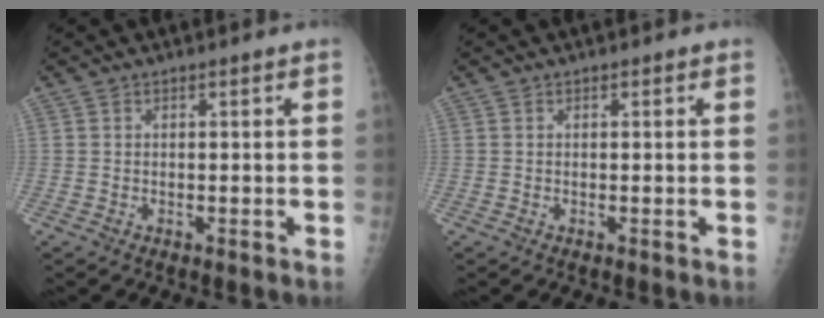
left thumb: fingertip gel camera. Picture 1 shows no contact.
{"total": 0.0}